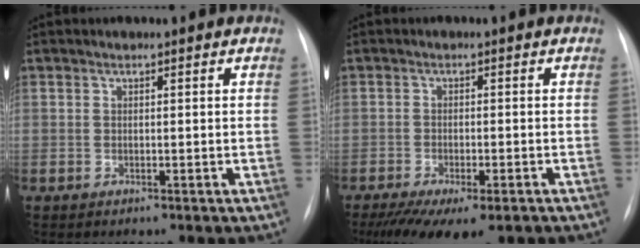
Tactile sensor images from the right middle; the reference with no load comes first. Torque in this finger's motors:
{"motor_torque": [1.12, -1.02, 0.21, 0.08]}